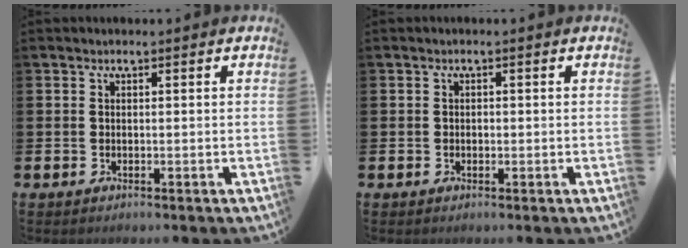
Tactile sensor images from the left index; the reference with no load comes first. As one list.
[{"total": 0.6, "force": [-0.1, 0.5, 0.2], "torque": [-0.005, 0.004, -0.003]}]